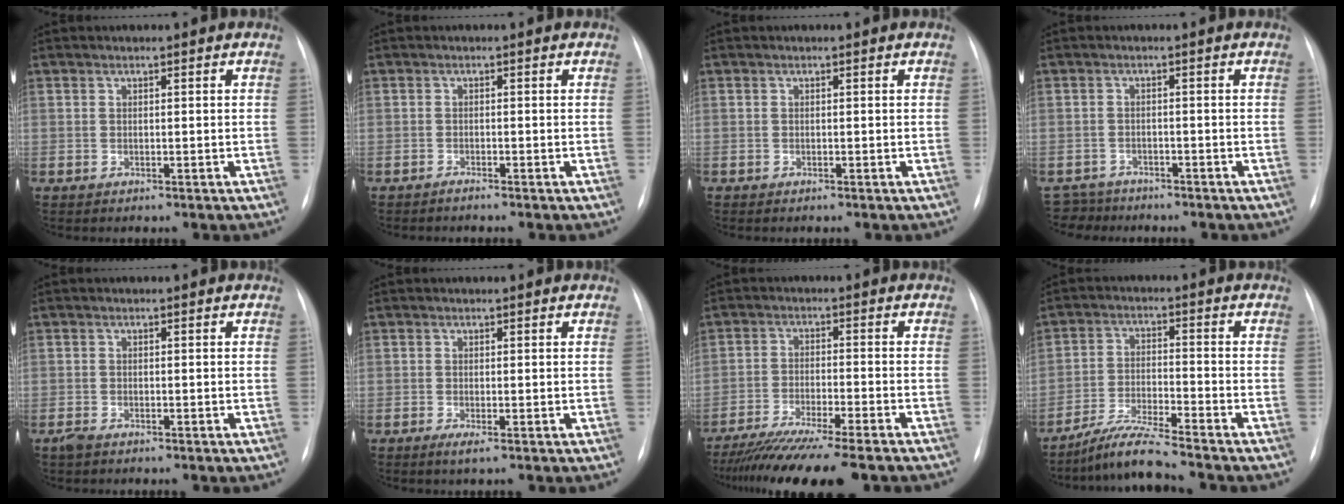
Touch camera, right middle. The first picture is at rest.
{"total": 0.6, "force": [-0.5, -0.2, 0.1], "torque": [0.000, -0.002, -0.008]}
{"total": 0.0}
{"total": 4.0, "force": [-3.6, 1.3, -1.1], "torque": [0.018, -0.007, -0.064]}
{"total": 1.3, "force": [-1.0, 0.4, 0.7], "torque": [-0.020, -0.003, -0.017]}
{"total": 1.0, "force": [-0.4, -0.1, 1.0], "torque": [-0.014, -0.003, -0.007]}
{"total": 15.0, "force": [-12.6, -0.1, 8.0], "torque": [-0.125, -0.042, -0.198]}
{"total": 7.0, "force": [-6.2, -1.0, 3.0], "torque": [-0.062, -0.023, -0.117]}